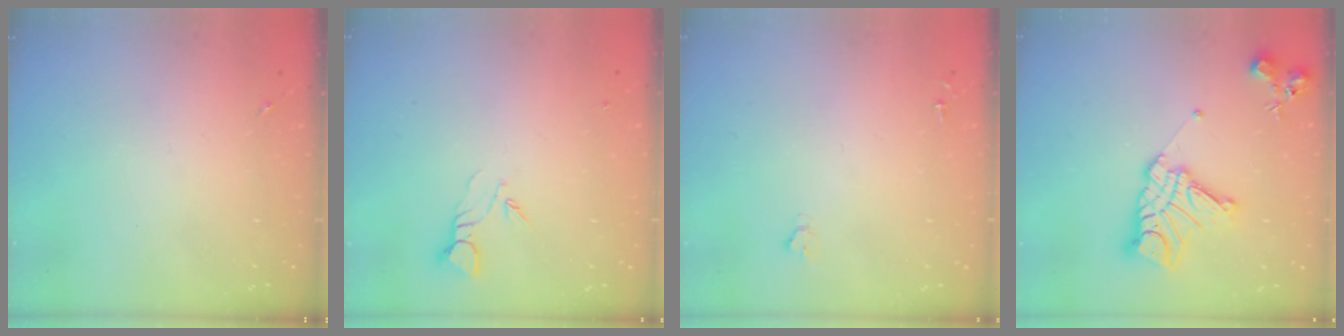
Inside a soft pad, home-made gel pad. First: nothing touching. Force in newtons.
{"total": 3.4, "press": 3.4, "slide": 0.2}
{"total": 1.6, "press": 1.6, "slide": 0.2}
{"total": 16.1, "press": 16.0, "slide": 1.6}